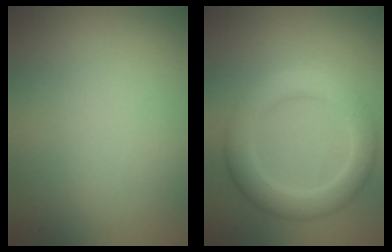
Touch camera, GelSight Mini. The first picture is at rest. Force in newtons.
{"total": 4.4, "press": 4.4, "slide": 0.1}